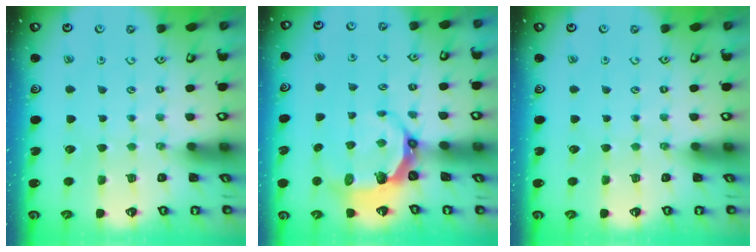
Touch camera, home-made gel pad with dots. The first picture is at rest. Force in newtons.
{"total": 5.3, "press": 4.1, "slide": 3.5}
{"total": 0.0}